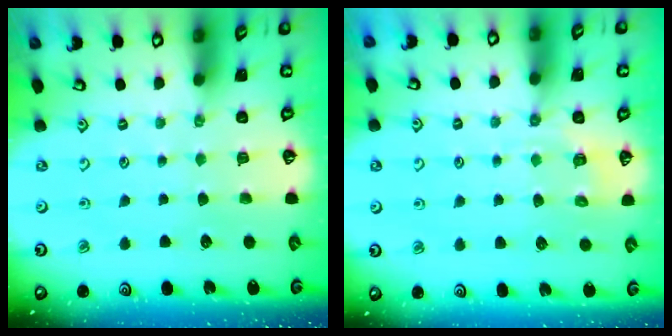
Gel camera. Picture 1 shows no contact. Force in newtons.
{"total": 4.9, "press": 4.8, "slide": 1.2}